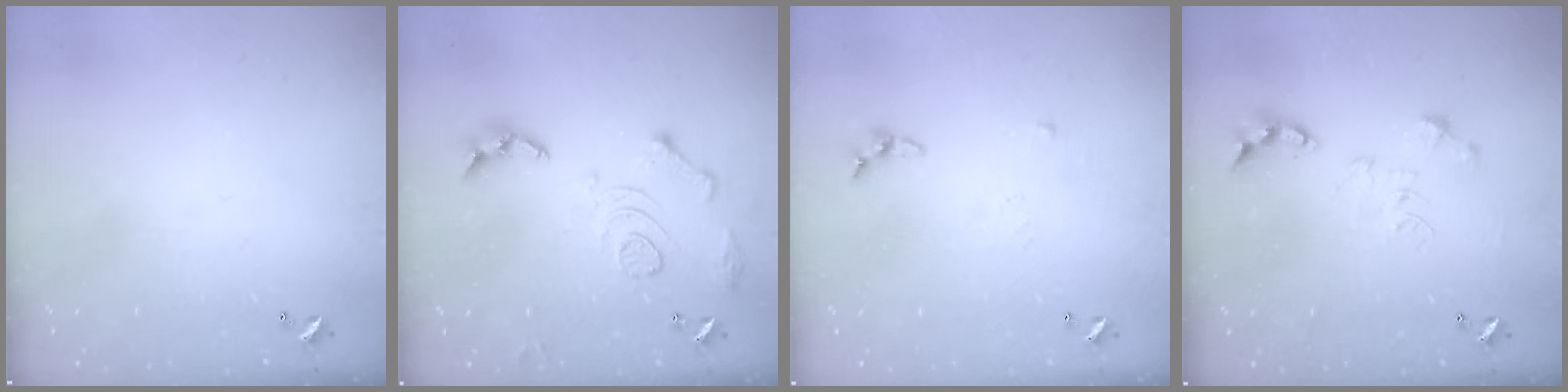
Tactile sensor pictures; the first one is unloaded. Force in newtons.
{"total": 13.7, "press": 13.6, "slide": 1.4}
{"total": 4.1, "press": 4.1, "slide": 0.4}
{"total": 0.0}